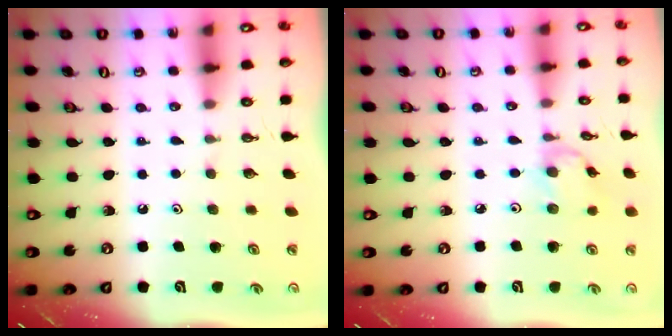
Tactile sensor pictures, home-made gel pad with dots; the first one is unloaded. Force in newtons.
{"total": 4.8, "press": 4.8, "slide": 0.3}